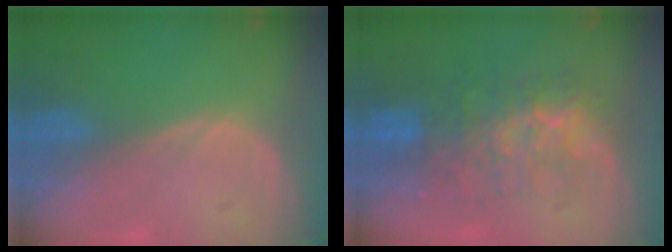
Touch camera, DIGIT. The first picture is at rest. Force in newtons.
{"total": 8.9, "press": 8.5, "slide": 2.8}